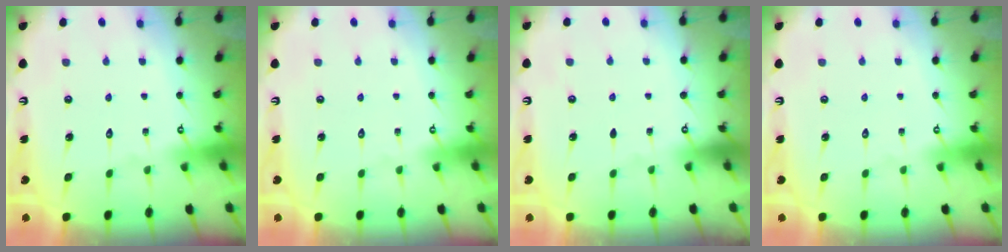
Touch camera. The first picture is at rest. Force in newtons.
{"total": 0.0}
{"total": 0.0}
{"total": 0.0}